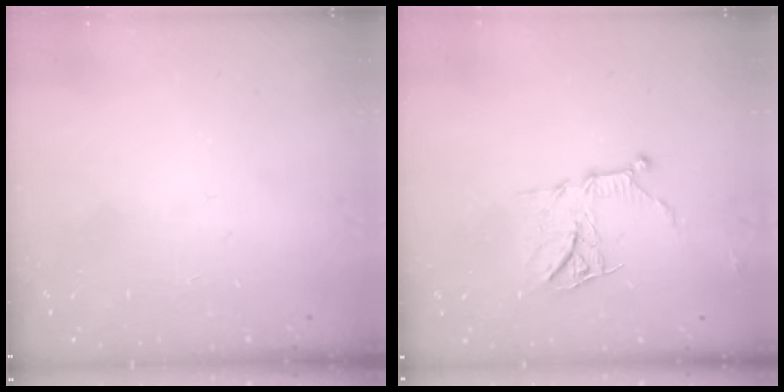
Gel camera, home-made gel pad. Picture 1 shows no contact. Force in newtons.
{"total": 10.8, "press": 10.8, "slide": 0.4}